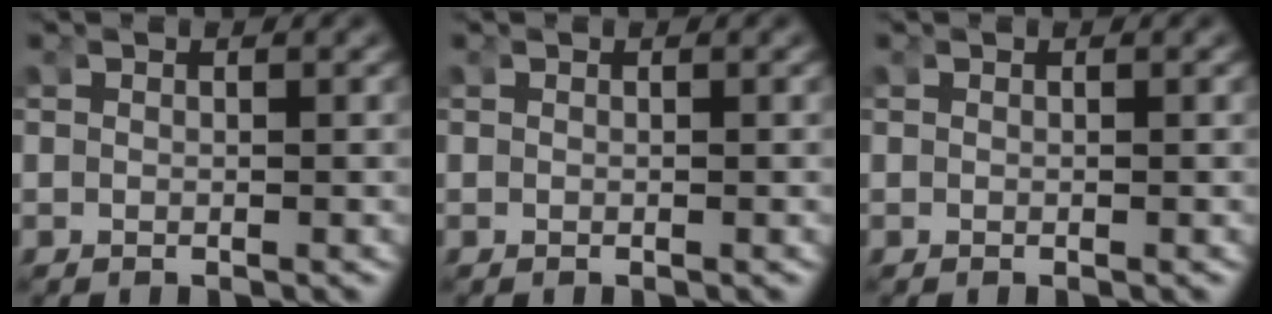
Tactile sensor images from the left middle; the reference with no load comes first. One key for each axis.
{"total": 0.0}
{"total": 0.0}